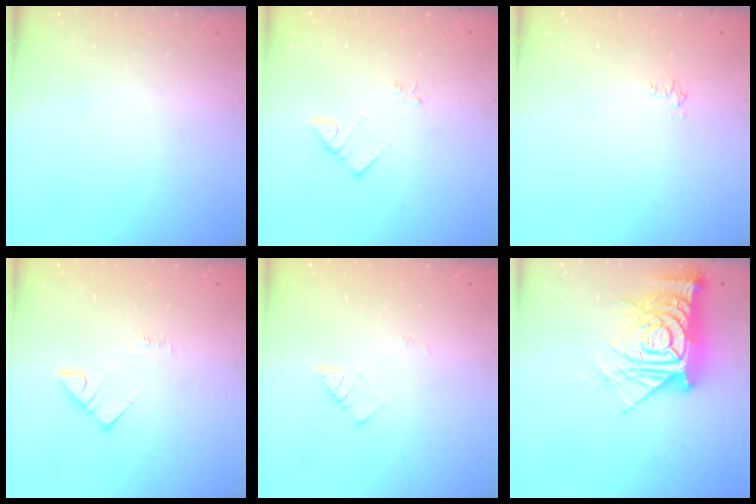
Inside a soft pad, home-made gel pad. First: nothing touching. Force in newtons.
{"total": 2.5, "press": 2.5, "slide": 0.3}
{"total": 3.8, "press": 3.7, "slide": 0.7}
{"total": 3.0, "press": 3.0, "slide": 0.3}
{"total": 2.6, "press": 2.6, "slide": 0.3}
{"total": 19.4, "press": 19.3, "slide": 2.0}